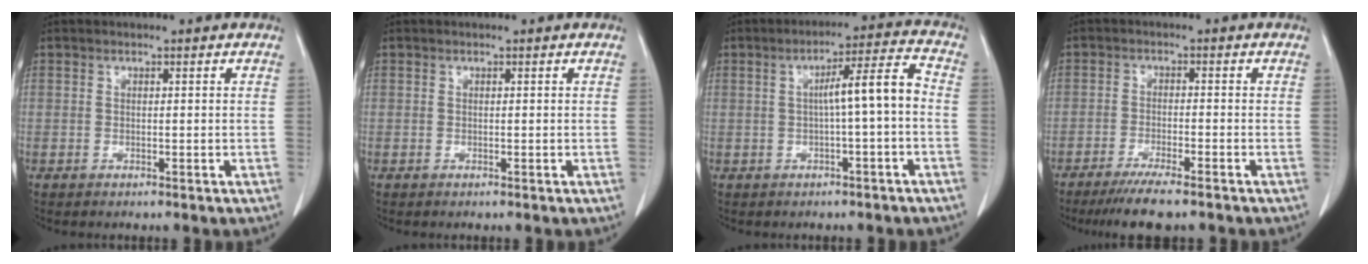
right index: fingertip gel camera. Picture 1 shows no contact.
{"total": 0.0}
{"total": 6.7, "force": [-0.6, -0.1, 6.7], "torque": [-0.101, 0.020, -0.008]}
{"total": 6.9, "force": [-5.4, 0.4, 4.2], "torque": [-0.067, -0.016, -0.088]}